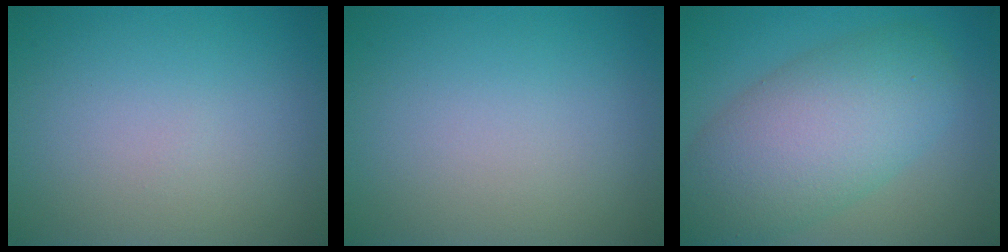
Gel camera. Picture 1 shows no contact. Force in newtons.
{"total": 0.0}
{"total": 8.4, "press": 8.4, "slide": 0.4}